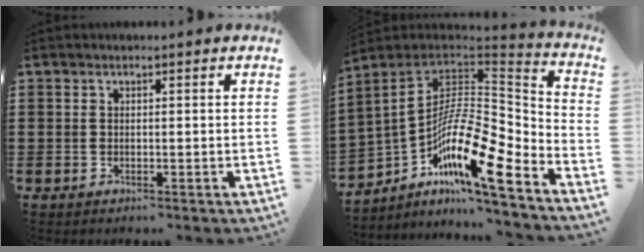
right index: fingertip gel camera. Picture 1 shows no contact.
{"total": 14.9, "force": [-7.2, 4.6, 12.2], "torque": [-0.221, -0.018, -0.143]}